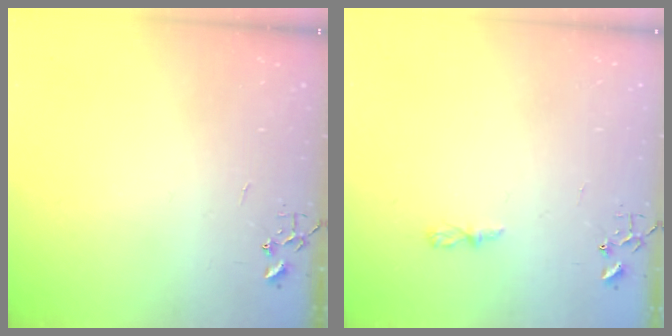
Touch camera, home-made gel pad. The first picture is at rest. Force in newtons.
{"total": 4.4, "press": 4.4, "slide": 0.6}